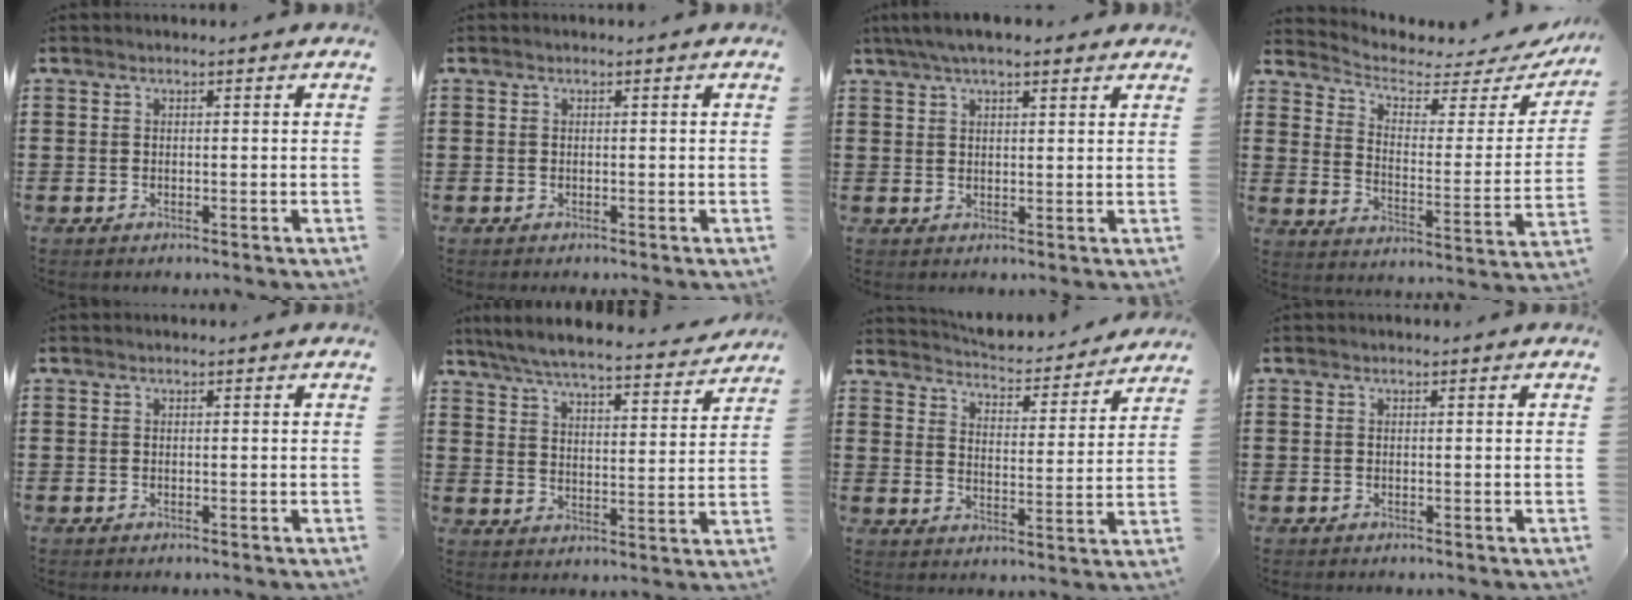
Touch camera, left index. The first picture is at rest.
{"total": 0.0}
{"total": 4.6, "force": [3.6, 1.1, 2.7], "torque": [-0.061, 0.004, 0.065]}
{"total": 3.8, "force": [2.9, 1.5, 1.9], "torque": [-0.057, -0.023, 0.044]}
{"total": 0.0}
{"total": 6.3, "force": [5.9, -0.1, 2.1], "torque": [-0.067, -0.040, 0.100]}
{"total": 4.1, "force": [4.1, 0.1, 0.3], "torque": [-0.031, -0.039, 0.065]}
{"total": 0.0}